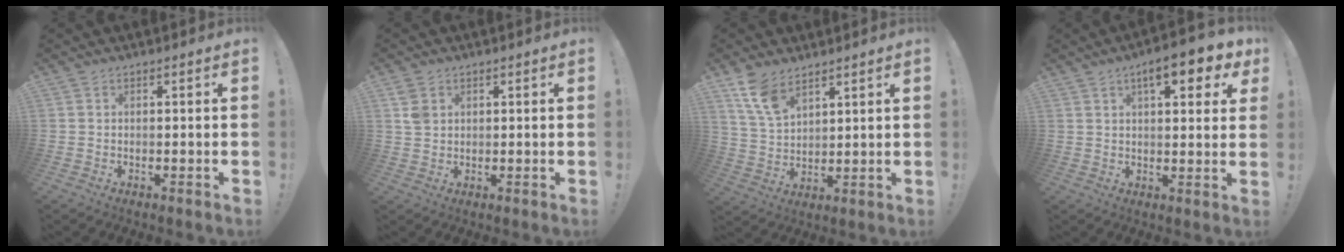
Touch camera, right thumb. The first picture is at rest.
{"total": 3.7, "force": [1.8, 2.7, 1.7], "torque": [-0.014, -0.006, 0.032]}
{"total": 9.1, "force": [6.5, 4.3, 4.6], "torque": [-0.084, -0.036, 0.126]}
{"total": 10.3, "force": [5.1, 3.3, 8.3], "torque": [-0.105, -0.023, 0.079]}